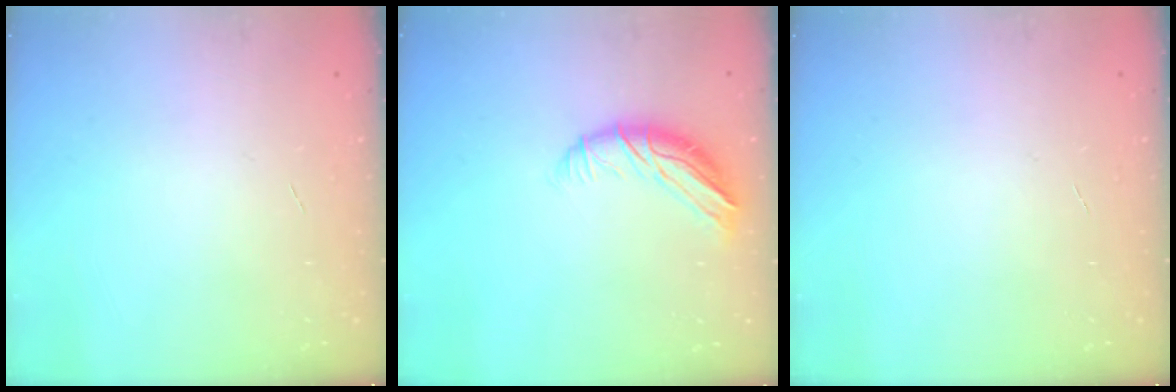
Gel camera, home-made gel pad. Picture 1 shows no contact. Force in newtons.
{"total": 8.9, "press": 8.9, "slide": 1.2}
{"total": 0.0}